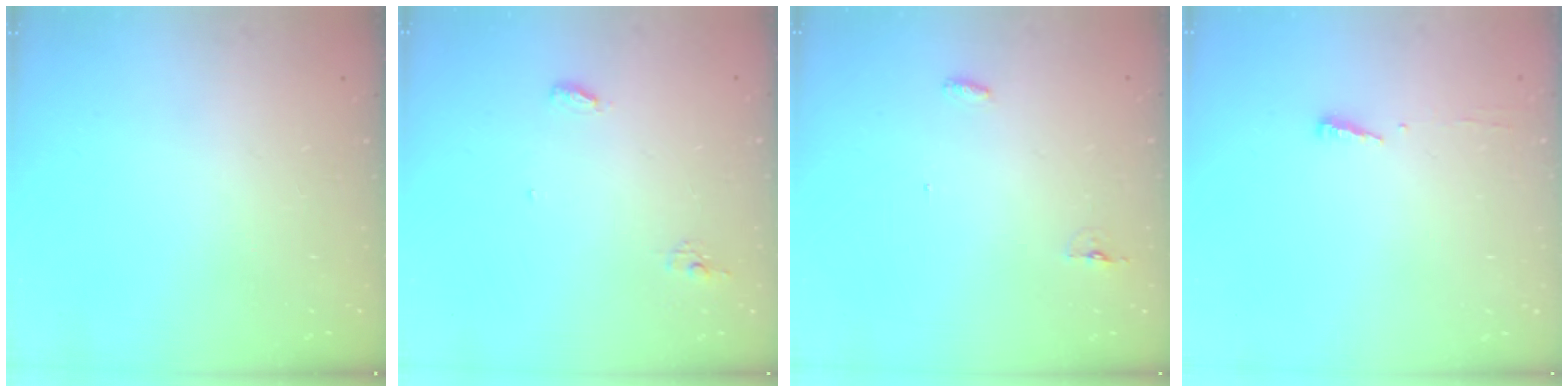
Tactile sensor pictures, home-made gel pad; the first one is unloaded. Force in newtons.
{"total": 4.8, "press": 4.8, "slide": 0.3}
{"total": 7.4, "press": 4.4, "slide": 6.0}
{"total": 3.7, "press": 3.7, "slide": 0.5}